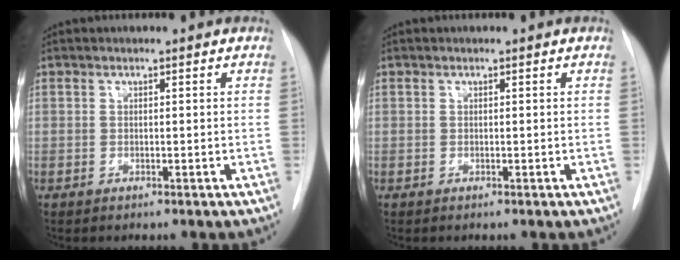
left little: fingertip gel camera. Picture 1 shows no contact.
{"total": 0.0}